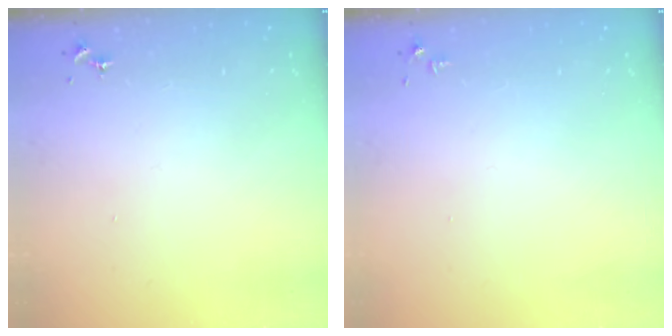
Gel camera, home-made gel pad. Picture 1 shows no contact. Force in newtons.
{"total": 2.8, "press": 2.8, "slide": 0.4}